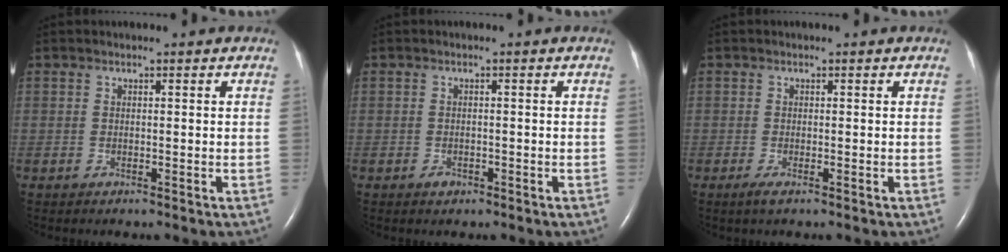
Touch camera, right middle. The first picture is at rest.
{"total": 1.1, "force": [-0.7, 0.7, 0.5], "torque": [-0.009, 0.001, -0.008]}
{"total": 1.2, "force": [-0.7, 0.1, 1.0], "torque": [-0.026, -0.005, -0.015]}